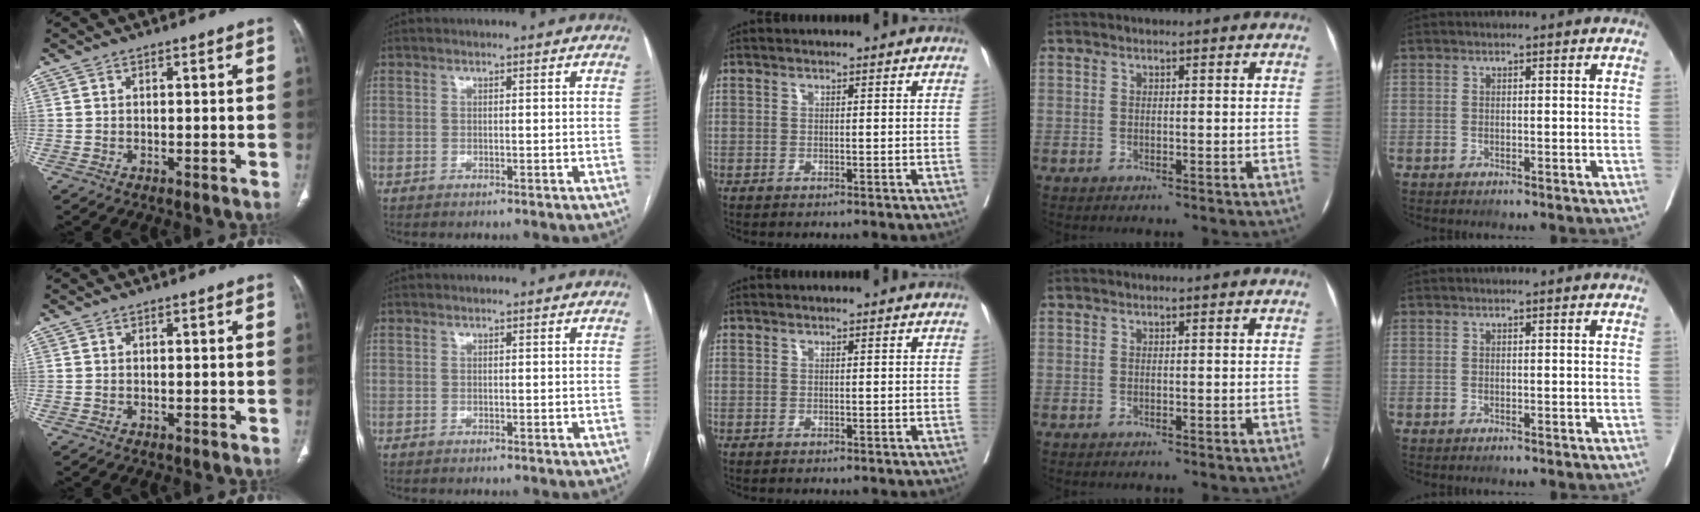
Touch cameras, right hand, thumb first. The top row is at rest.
{}